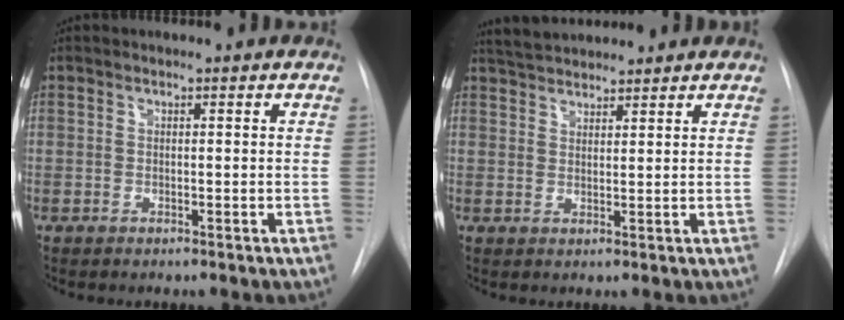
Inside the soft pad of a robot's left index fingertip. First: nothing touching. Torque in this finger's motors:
{"motor_torque": [-0.13, -0.47, 0.20, 0.06]}